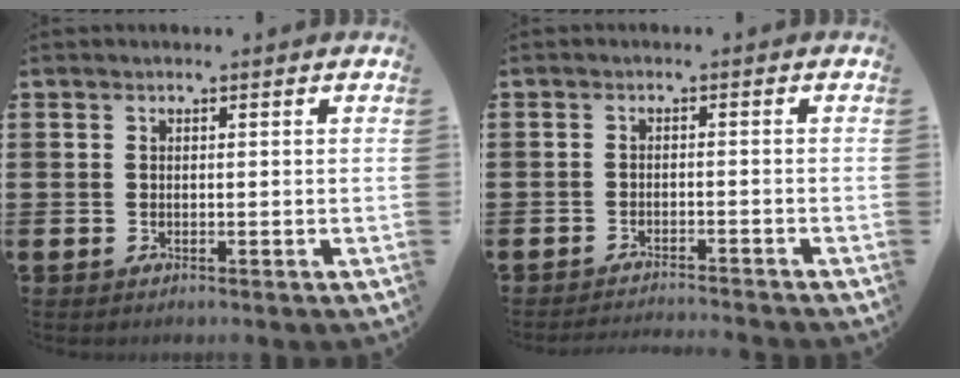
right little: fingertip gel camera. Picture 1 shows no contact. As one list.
[{"total": 1.6, "force": [-1.6, -0.3, 0.1], "torque": [-0.001, 0.004, -0.032]}]